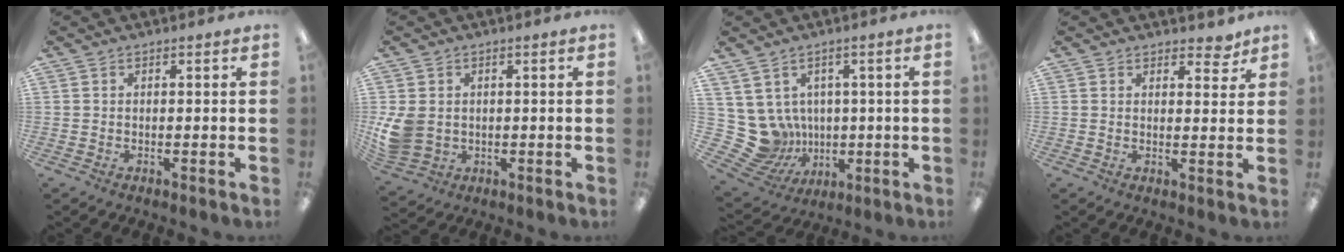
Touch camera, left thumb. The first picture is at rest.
{"total": 7.8, "force": [0.4, 6.5, 4.2], "torque": [-0.104, 0.008, 0.011]}
{"total": 9.6, "force": [0.9, 9.2, 2.4], "torque": [-0.097, -0.021, 0.026]}
{"total": 3.7, "force": [2.9, 1.7, 1.5], "torque": [-0.001, -0.015, 0.047]}